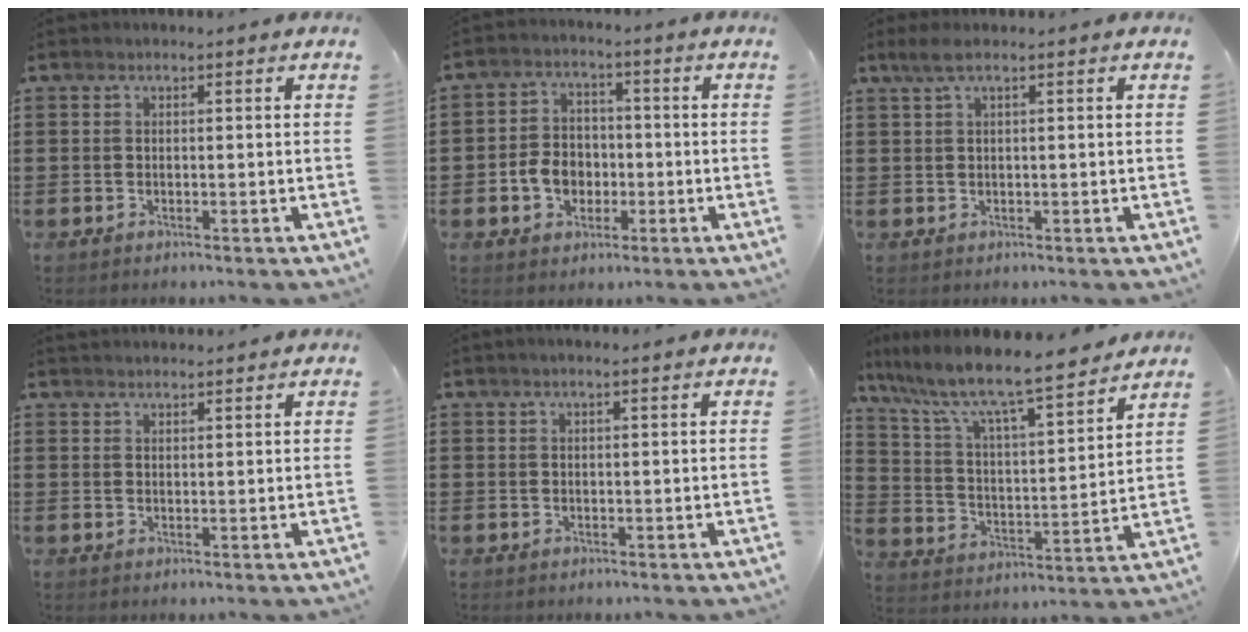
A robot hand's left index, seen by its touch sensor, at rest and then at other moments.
{"total": 5.8, "force": [-1.5, 4.7, 3.1], "torque": [-0.070, 0.002, -0.035]}
{"total": 1.8, "force": [0.5, 0.1, 1.7], "torque": [-0.041, -0.003, 0.006]}
{"total": 1.5, "force": [1.5, 0.1, 0.1], "torque": [-0.005, 0.001, 0.030]}
{"total": 1.0, "force": [0.6, 0.0, 0.8], "torque": [-0.014, 0.002, 0.010]}
{"total": 9.0, "force": [7.7, 0.7, 4.5], "torque": [-0.120, -0.055, 0.125]}